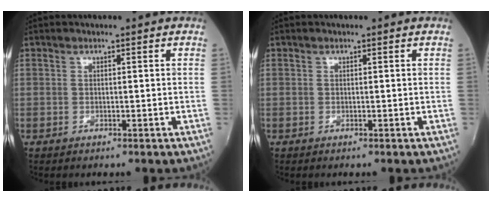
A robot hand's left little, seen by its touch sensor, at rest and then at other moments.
{"total": 0.0}